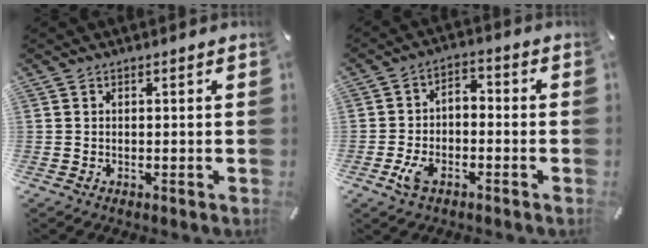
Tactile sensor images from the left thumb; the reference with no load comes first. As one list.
[{"total": 7.0, "force": [-3.5, 4.1, 4.5], "torque": [-0.097, 0.015, -0.066]}]